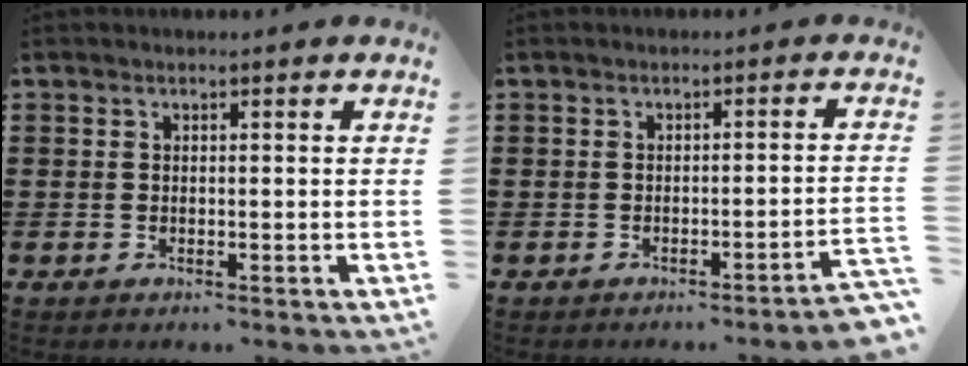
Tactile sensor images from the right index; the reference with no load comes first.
{"total": 1.8, "force": [-1.5, -0.3, 1.0], "torque": [-0.018, -0.003, -0.030]}